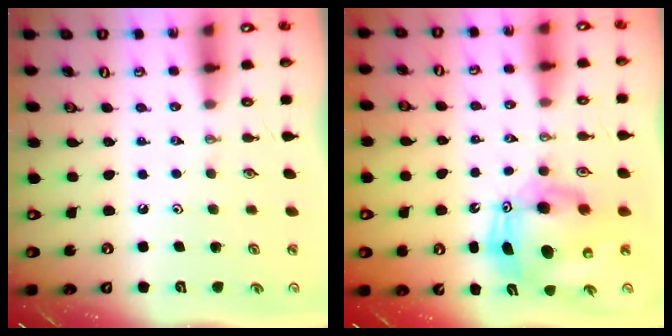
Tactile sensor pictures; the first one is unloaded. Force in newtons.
{"total": 12.0, "press": 11.7, "slide": 2.5}